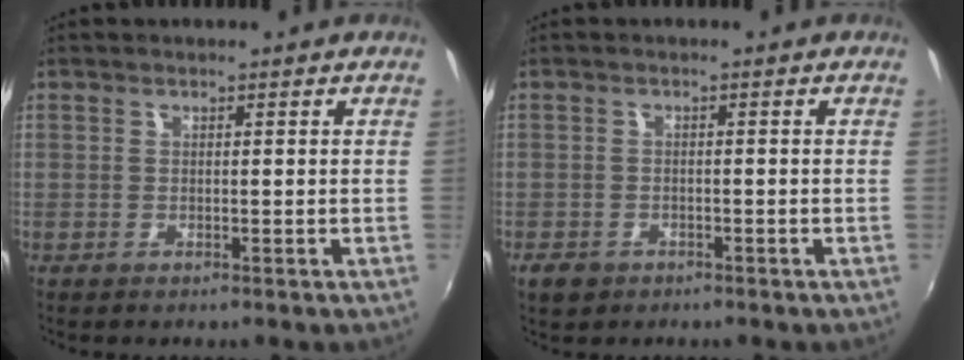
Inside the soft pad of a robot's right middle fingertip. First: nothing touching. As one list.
[{"total": 3.1, "force": [-1.9, 2.2, 1.2], "torque": [-0.031, -0.003, -0.031]}]